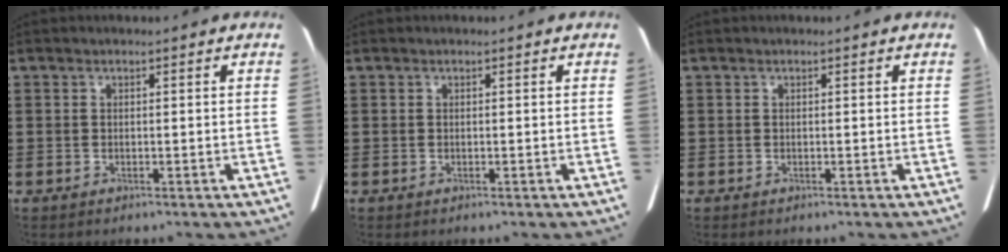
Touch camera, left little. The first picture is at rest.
{"total": 0.0}
{"total": 0.0}